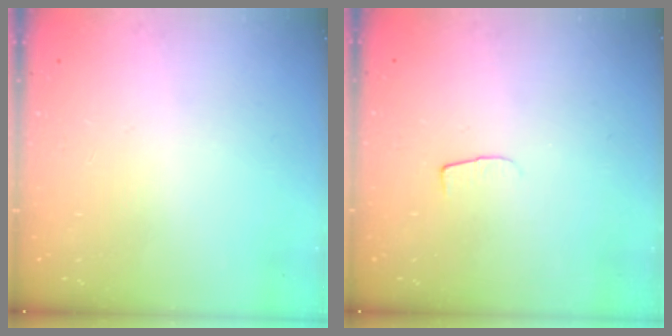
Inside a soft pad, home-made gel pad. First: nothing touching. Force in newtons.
{"total": 4.3, "press": 4.3, "slide": 0.4}